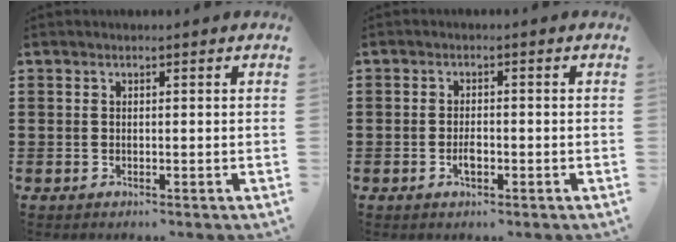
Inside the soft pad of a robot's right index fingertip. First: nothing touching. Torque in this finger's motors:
{"motor_torque": [0.67, 0.64, 0.02, 0.06]}